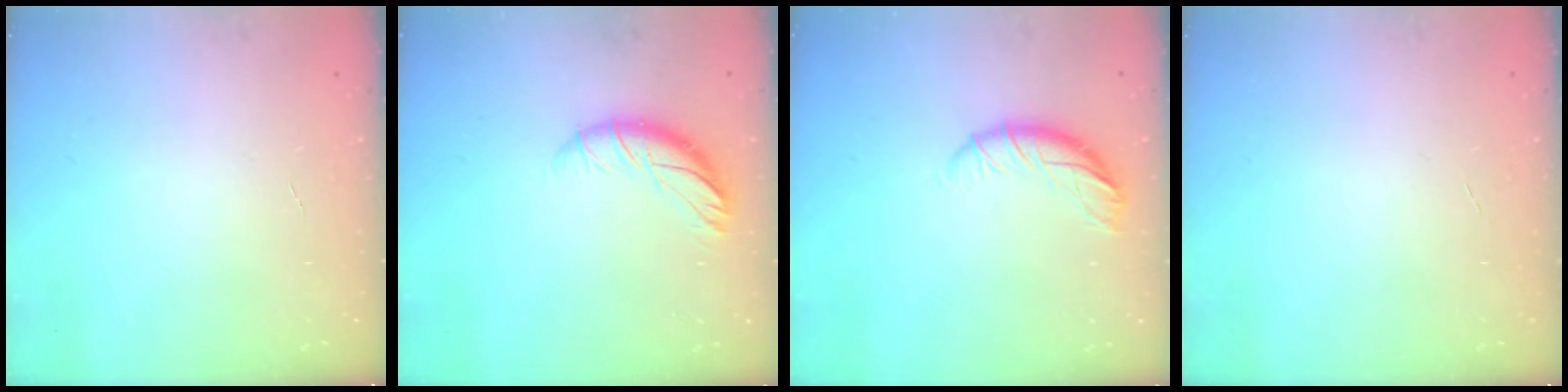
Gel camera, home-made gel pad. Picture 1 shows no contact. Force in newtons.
{"total": 10.9, "press": 10.6, "slide": 2.6}
{"total": 9.5, "press": 9.5, "slide": 0.3}
{"total": 0.0}